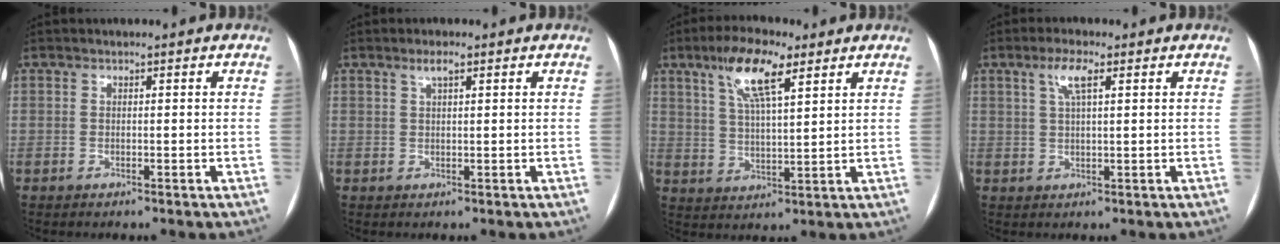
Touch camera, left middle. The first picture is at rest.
{"total": 1.9, "force": [1.2, 0.3, 1.5], "torque": [-0.032, 0.006, 0.023]}
{"total": 9.6, "force": [5.3, 2.0, 7.7], "torque": [-0.149, 0.012, 0.097]}
{"total": 3.9, "force": [1.8, 0.7, 3.4], "torque": [-0.070, 0.009, 0.035]}